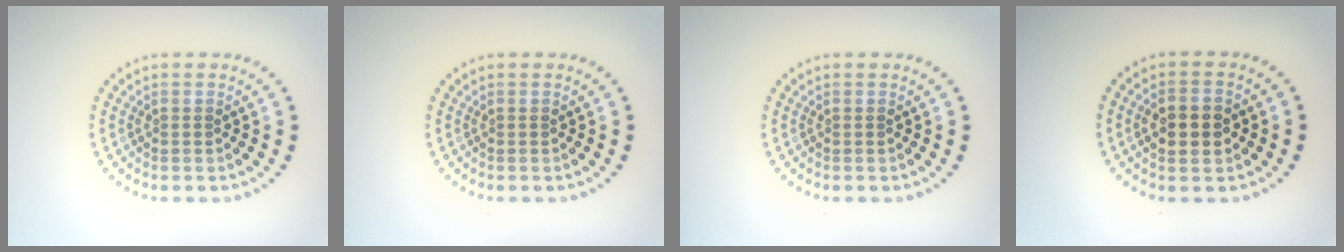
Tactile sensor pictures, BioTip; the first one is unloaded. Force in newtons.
{"total": 0.0}
{"total": 0.0}
{"total": 3.9, "press": 3.9, "slide": 0.3}